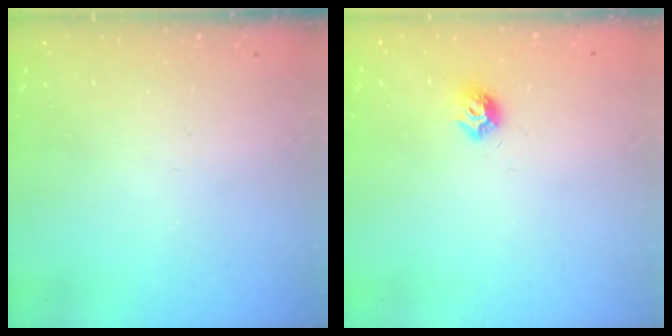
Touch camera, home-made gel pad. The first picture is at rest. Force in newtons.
{"total": 6.3, "press": 6.3, "slide": 0.1}